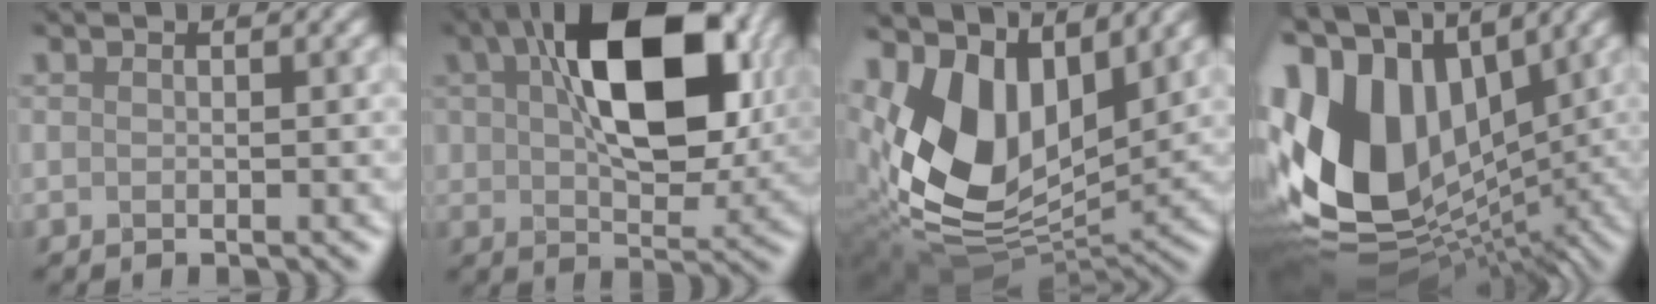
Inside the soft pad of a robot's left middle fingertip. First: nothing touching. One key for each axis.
{"total": 11.1, "fx": 3.7, "fy": 5.8, "fz": 8.8, "tx": -0.134, "ty": 0.013, "tz": 0.058}
{"total": 10.6, "fx": 4.4, "fy": 6.7, "fz": 7.0, "tx": -0.163, "ty": -0.007, "tz": 0.087}
{"total": 16.3, "fx": 3.4, "fy": 11.5, "fz": 11.0, "tx": -0.259, "ty": 0.007, "tz": 0.062}